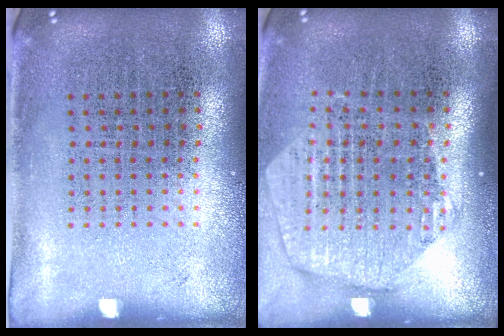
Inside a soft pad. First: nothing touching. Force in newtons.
{"total": 1.9, "press": 1.7, "slide": 0.9}